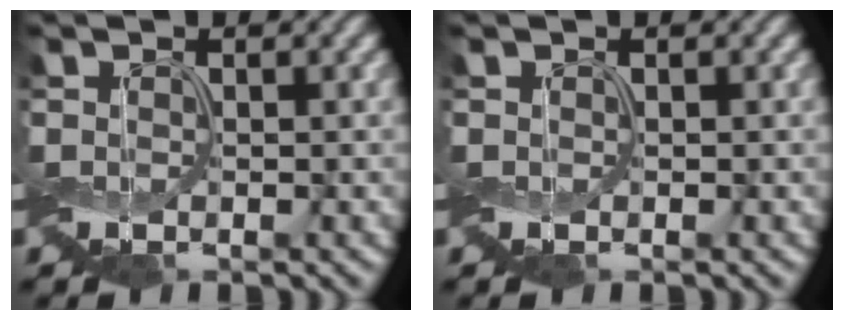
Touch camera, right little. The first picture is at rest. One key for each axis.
{"total": 0.0}